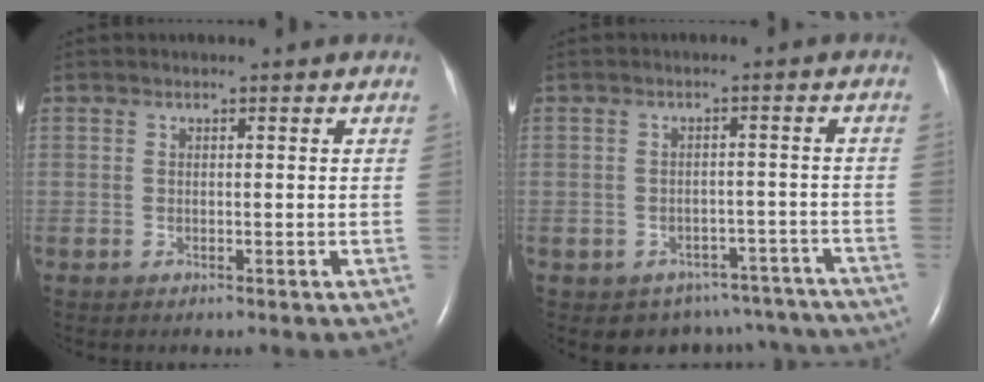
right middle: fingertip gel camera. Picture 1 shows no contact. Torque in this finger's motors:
{"motor_torque": [0.39, -0.44, 0.02, 0.03]}